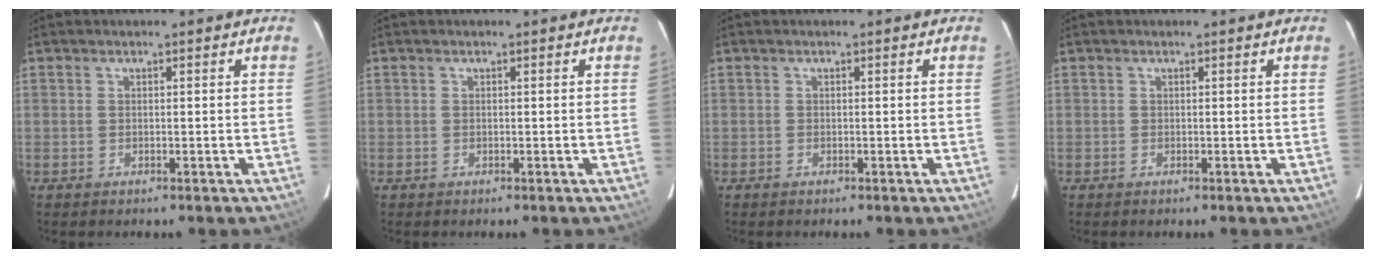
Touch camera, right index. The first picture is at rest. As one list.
[{"total": 0.0}, {"total": 0.0}, {"total": 0.0}]